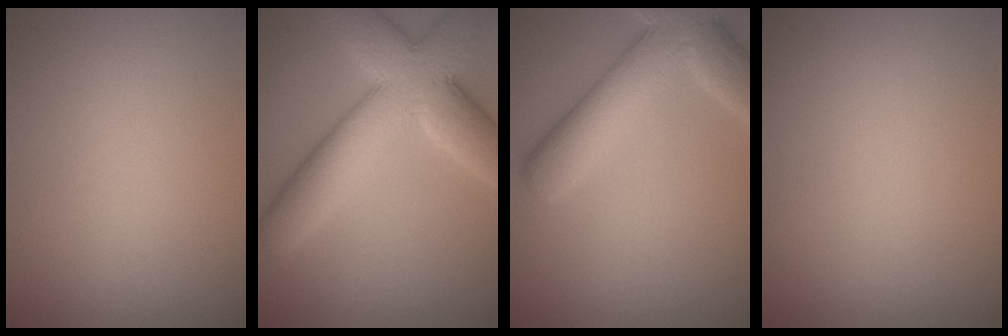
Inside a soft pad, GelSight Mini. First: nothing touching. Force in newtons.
{"total": 10.5, "press": 10.5, "slide": 0.6}
{"total": 7.5, "press": 7.4, "slide": 0.6}
{"total": 0.0}